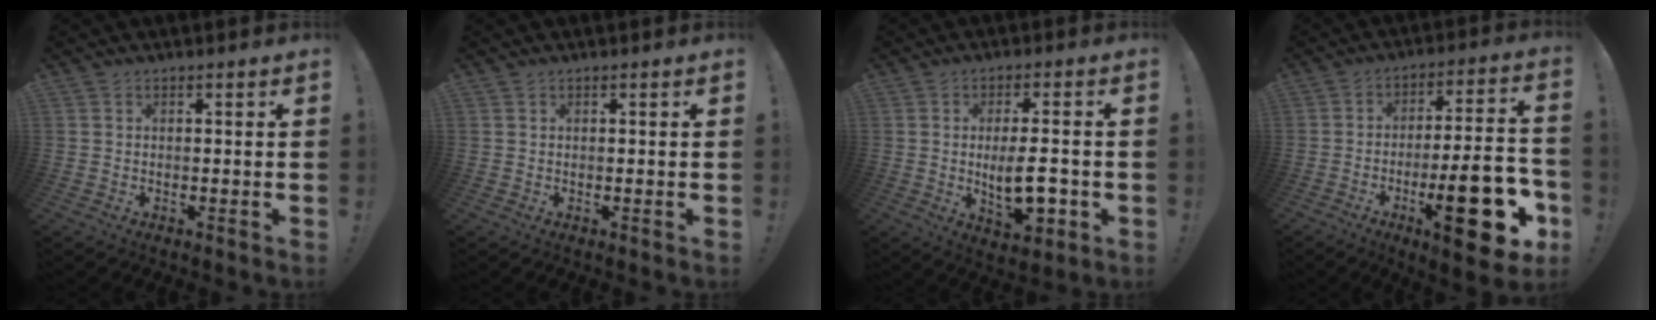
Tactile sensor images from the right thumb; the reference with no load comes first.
{"total": 0.0}
{"total": 11.4, "force": [-1.9, 4.3, 10.4], "torque": [-0.164, 0.000, -0.032]}
{"total": 22.6, "force": [-8.6, 6.5, 19.8], "torque": [-0.273, 0.041, -0.124]}